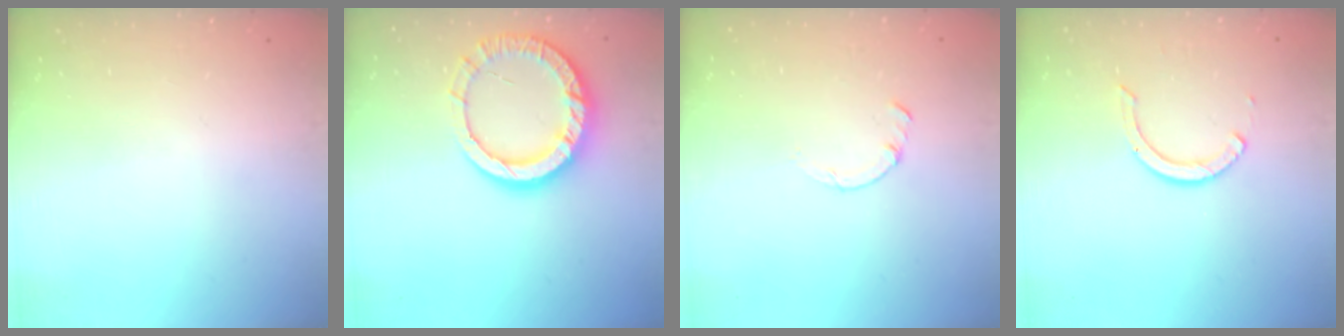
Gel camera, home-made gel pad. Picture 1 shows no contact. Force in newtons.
{"total": 13.2, "press": 13.1, "slide": 1.6}
{"total": 0.0}
{"total": 6.0, "press": 6.0, "slide": 0.5}